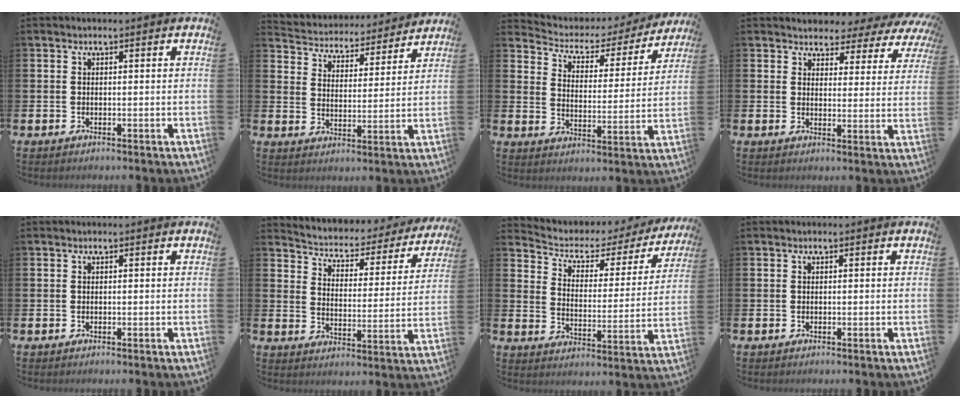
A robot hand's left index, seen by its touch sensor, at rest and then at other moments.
{"total": 4.5, "force": [4.3, 1.2, -0.2], "torque": [-0.026, -0.044, 0.069]}
{"total": 4.0, "force": [3.5, 1.9, 0.7], "torque": [-0.037, -0.029, 0.050]}
{"total": 3.2, "force": [2.9, 1.4, 0.0], "torque": [-0.013, -0.030, 0.044]}
{"total": 0.0}
{"total": 3.8, "force": [3.5, 1.4, 0.6], "torque": [-0.036, -0.037, 0.049]}
{"total": 4.1, "force": [3.3, 2.2, 1.2], "torque": [-0.048, -0.028, 0.044]}
{"total": 0.0}